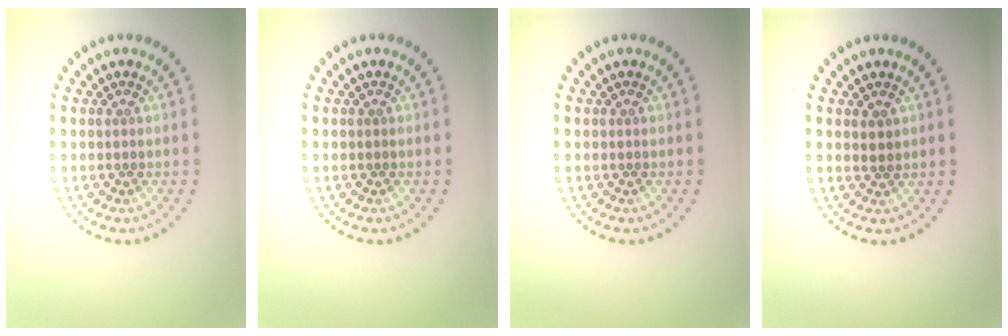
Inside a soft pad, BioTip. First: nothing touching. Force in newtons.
{"total": 0.0}
{"total": 0.0}
{"total": 1.0, "press": 0.9, "slide": 0.4}